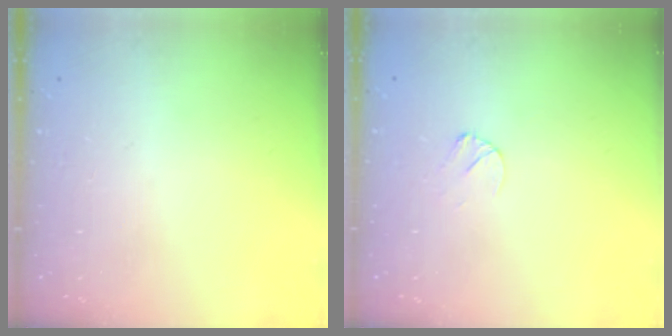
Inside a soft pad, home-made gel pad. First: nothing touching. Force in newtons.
{"total": 3.2, "press": 3.1, "slide": 0.4}